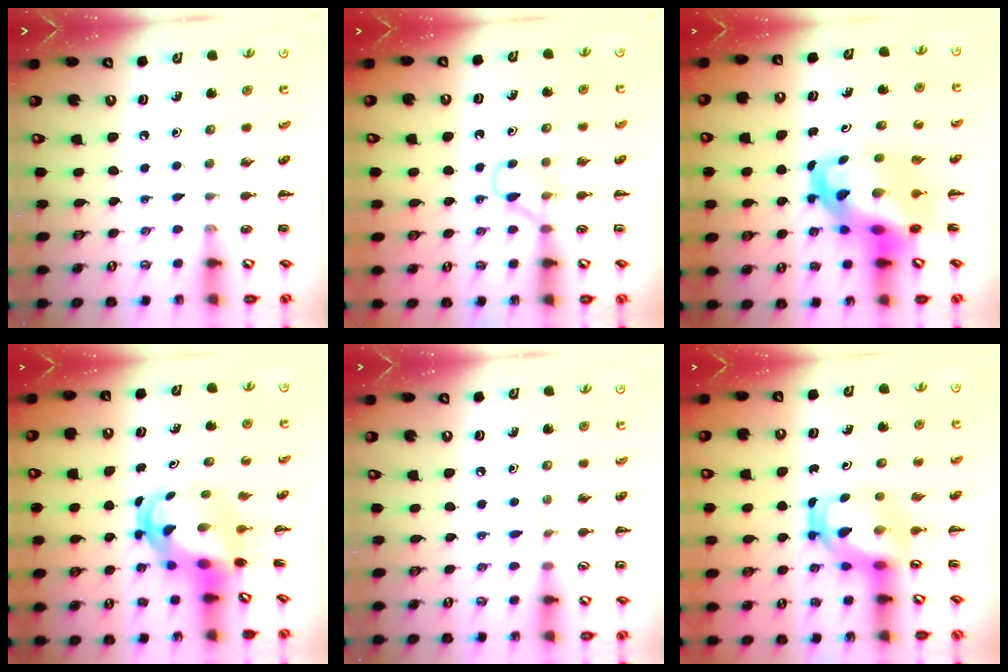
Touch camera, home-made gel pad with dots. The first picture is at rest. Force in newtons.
{"total": 4.0, "press": 3.8, "slide": 1.1}
{"total": 9.8, "press": 9.4, "slide": 2.6}
{"total": 5.2, "press": 4.9, "slide": 1.5}
{"total": 3.8, "press": 3.5, "slide": 1.4}
{"total": 5.8, "press": 5.7, "slide": 1.1}